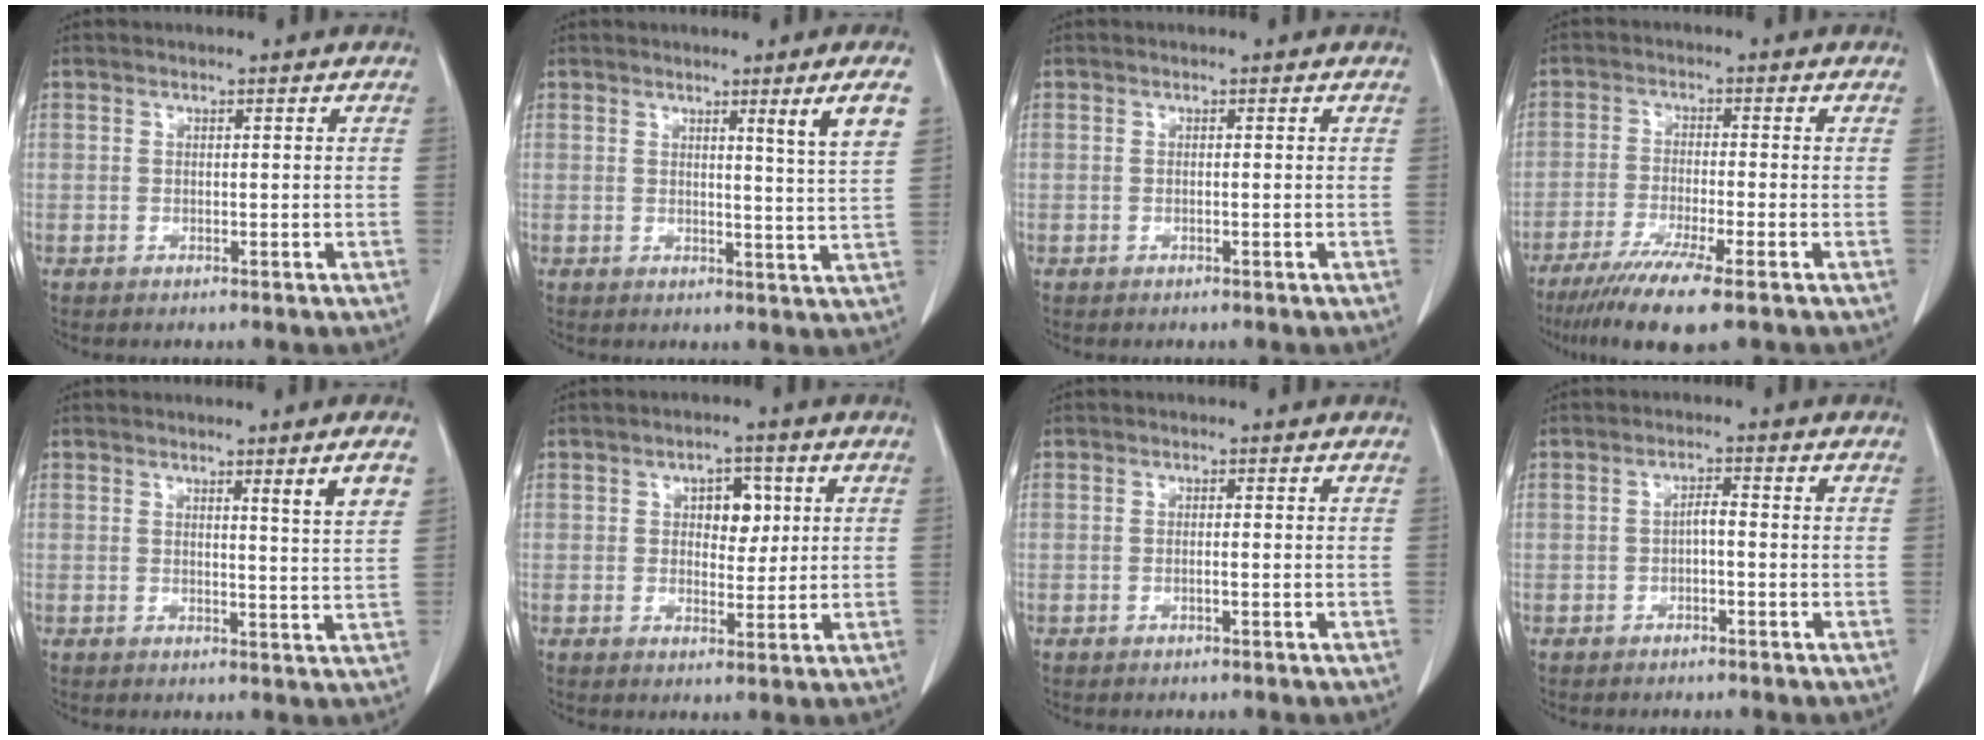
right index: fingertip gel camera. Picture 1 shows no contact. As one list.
[{"total": 5.0, "force": [2.5, -1.5, 4.0], "torque": [-0.060, -0.020, 0.038]}, {"total": 0.0}, {"total": 9.4, "force": [-6.3, -0.1, 6.9], "torque": [-0.119, -0.026, -0.102]}, {"total": 4.2, "force": [2.4, -0.7, 3.5], "torque": [-0.049, -0.018, 0.033]}, {"total": 4.6, "force": [1.4, 2.7, 3.5], "torque": [-0.048, 0.009, 0.022]}, {"total": 0.6, "force": [-0.2, 0.0, 0.6], "torque": [-0.010, 0.001, -0.003]}, {"total": 1.7, "force": [-0.5, 0.4, 1.6], "torque": [-0.026, 0.004, -0.008]}]